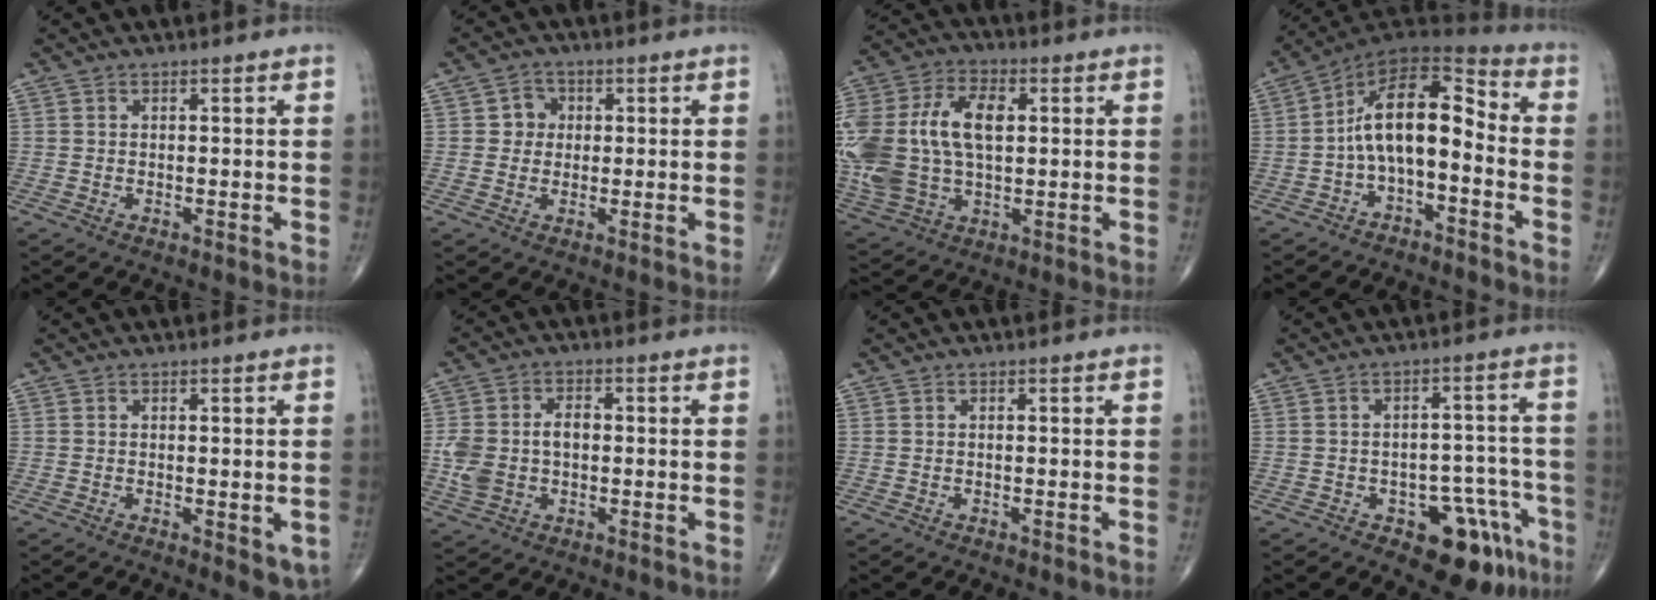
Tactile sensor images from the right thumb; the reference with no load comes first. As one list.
[{"total": 3.7, "force": [0.5, 3.5, 1.2], "torque": [0.008, 0.006, 0.000]}, {"total": 24.1, "force": [2.1, 14.8, 18.9], "torque": [-0.439, 0.013, 0.046]}, {"total": 13.4, "force": [-2.3, 6.8, 11.3], "torque": [-0.171, 0.071, -0.051]}, {"total": 4.6, "force": [-1.3, 1.8, 4.0], "torque": [-0.039, -0.007, -0.012]}, {"total": 8.4, "force": [-0.6, 5.8, 6.1], "torque": [-0.119, 0.022, -0.009]}, {"total": 0.0}, {"total": 11.8, "force": [-6.4, 6.2, 7.8], "torque": [-0.053, 0.048, -0.076]}]